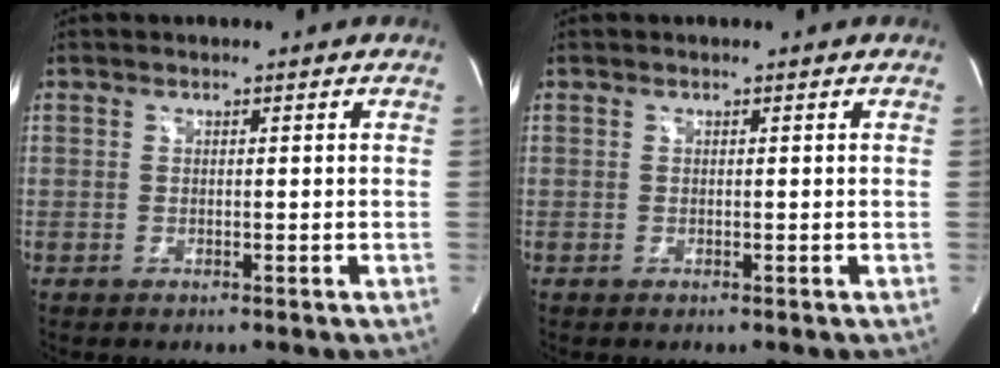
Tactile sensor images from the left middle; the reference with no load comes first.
{"total": 0.0}